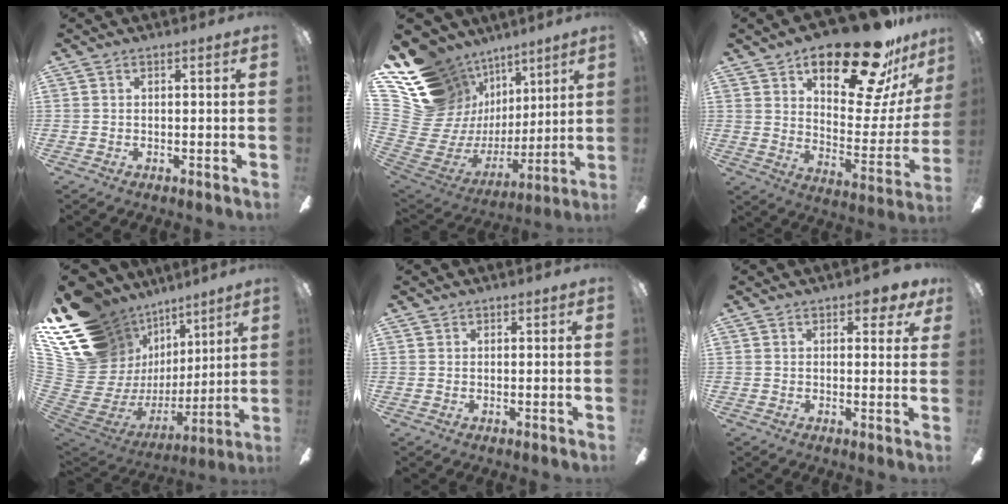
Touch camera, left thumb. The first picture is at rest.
{"total": 20.0, "force": [10.4, 15.7, 6.8], "torque": [-0.161, -0.094, 0.232]}
{"total": 23.8, "force": [17.6, 8.5, 13.7], "torque": [-0.198, -0.115, 0.291]}
{"total": 21.6, "force": [10.4, 15.9, 10.4], "torque": [-0.211, -0.103, 0.239]}
{"total": 0.7, "force": [0.5, 0.4, -0.1], "torque": [0.003, 0.003, 0.009]}
{"total": 3.4, "force": [2.1, 1.8, 2.0], "torque": [-0.019, -0.004, 0.032]}